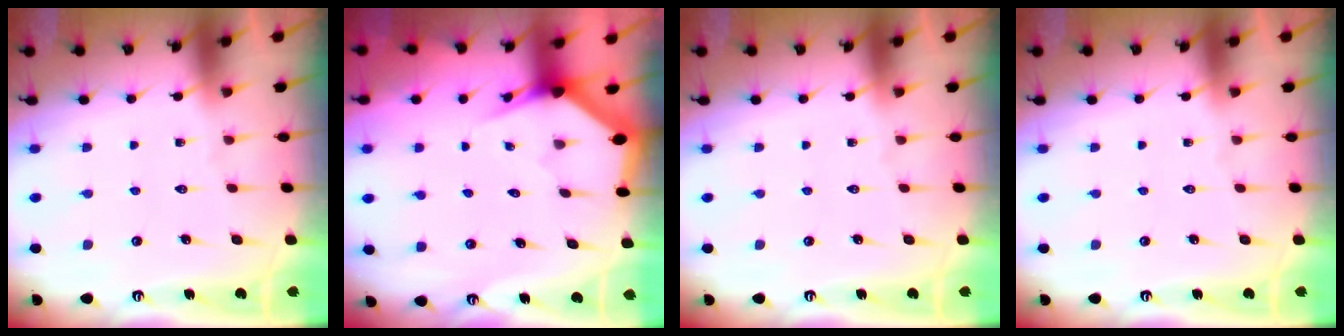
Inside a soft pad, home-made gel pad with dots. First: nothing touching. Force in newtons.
{"total": 2.9, "press": 2.9, "slide": 0.1}
{"total": 0.0}
{"total": 0.0}